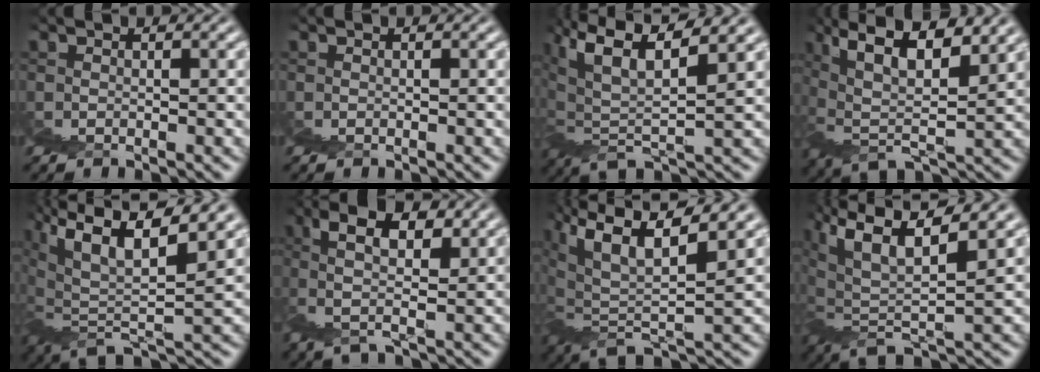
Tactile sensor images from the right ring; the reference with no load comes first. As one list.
[{"total": 0.0}, {"total": 4.5, "force": [2.8, 0.7, 3.4], "torque": [-0.064, 0.010, 0.044]}, {"total": 6.3, "force": [3.9, 1.6, 4.7], "torque": [-0.066, 0.021, 0.057]}, {"total": 4.4, "force": [3.0, 0.0, 3.1], "torque": [-0.057, 0.013, 0.048]}, {"total": 4.1, "force": [3.8, -1.4, 0.4], "torque": [0.036, 0.038, 0.044]}, {"total": 4.2, "force": [3.0, 0.1, 2.9], "torque": [-0.056, 0.013, 0.047]}, {"total": 4.2, "force": [2.9, 0.4, 3.1], "torque": [-0.058, 0.012, 0.045]}]